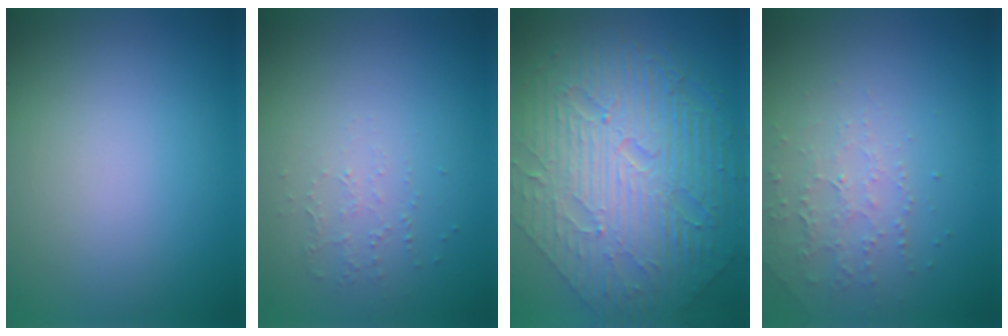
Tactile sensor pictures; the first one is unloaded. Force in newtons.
{"total": 0.8, "press": 0.5, "slide": 0.6}
{"total": 11.2, "press": 7.3, "slide": 8.5}
{"total": 2.2, "press": 2.1, "slide": 0.6}